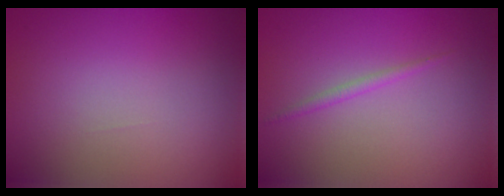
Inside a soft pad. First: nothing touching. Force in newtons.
{"total": 0.9, "press": 0.9, "slide": 0.1}